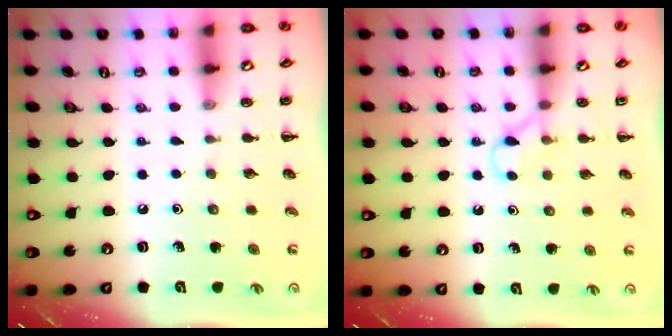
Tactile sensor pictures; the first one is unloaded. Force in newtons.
{"total": 2.9, "press": 2.7, "slide": 0.9}